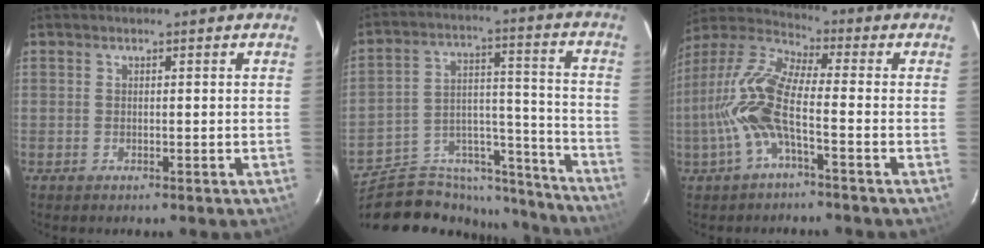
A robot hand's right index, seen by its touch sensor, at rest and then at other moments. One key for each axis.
{"total": 21.5, "fx": -19.1, "fy": 8.5, "fz": 5.1, "tx": -0.079, "ty": 0.068, "tz": -0.270}
{"total": 12.3, "fx": -3.2, "fy": 3.0, "fz": 11.5, "tx": -0.255, "ty": 0.006, "tz": -0.067}